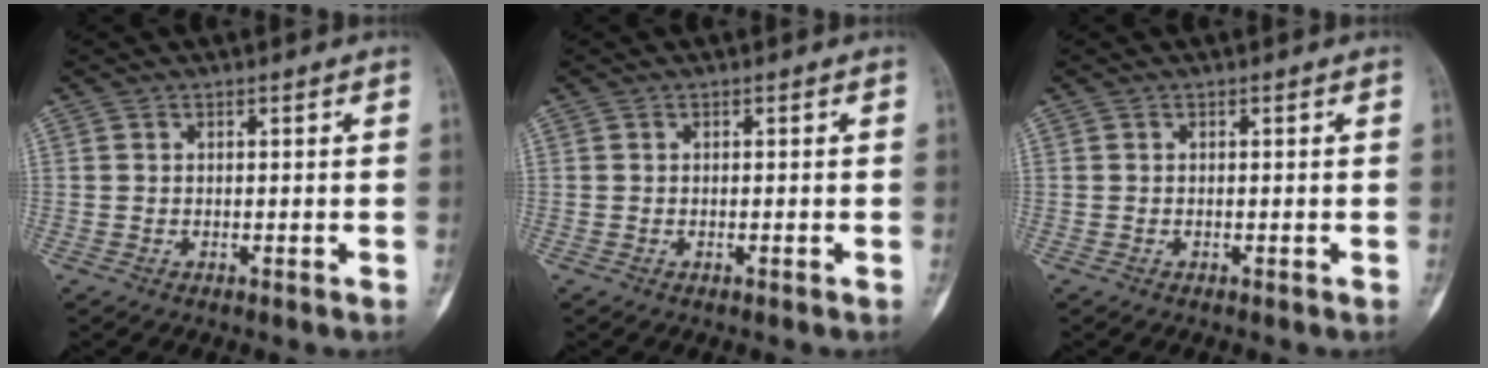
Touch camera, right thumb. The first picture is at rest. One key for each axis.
{"total": 0.0}
{"total": 0.0}